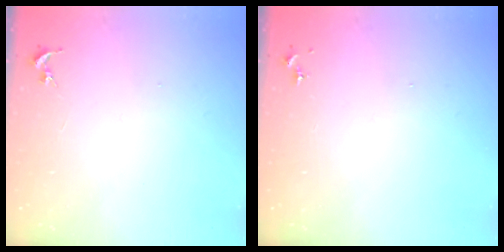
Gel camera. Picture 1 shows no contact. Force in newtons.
{"total": 0.0}